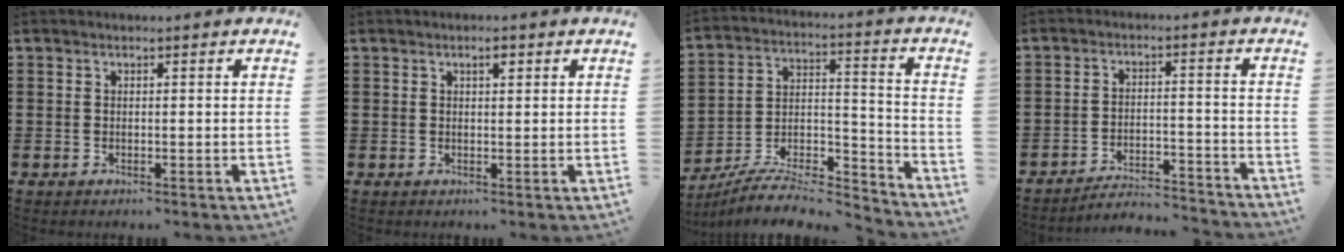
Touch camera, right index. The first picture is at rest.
{"total": 1.5, "force": [0.8, 0.6, 1.2], "torque": [-0.018, 0.002, 0.012]}
{"total": 7.6, "force": [-6.9, 1.7, 2.7], "torque": [-0.043, 0.008, -0.135]}
{"total": 4.2, "force": [-4.1, 0.2, 0.7], "torque": [-0.018, 0.002, -0.085]}